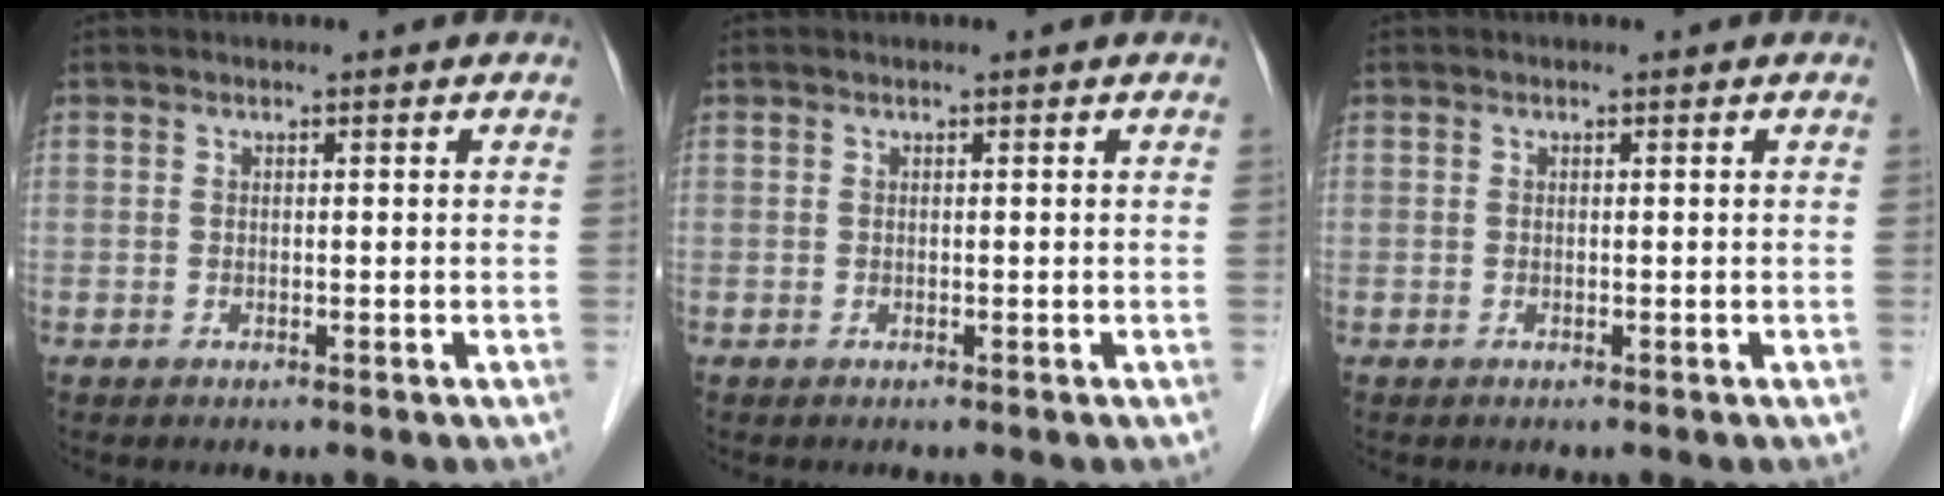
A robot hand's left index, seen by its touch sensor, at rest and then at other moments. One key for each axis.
{"total": 0.0}
{"total": 0.0}